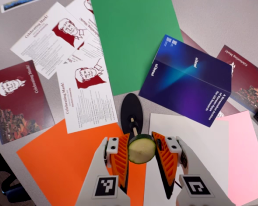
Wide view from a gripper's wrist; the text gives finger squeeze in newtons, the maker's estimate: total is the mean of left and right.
{"total": 15.8, "left": 16.6, "right": 15.1}